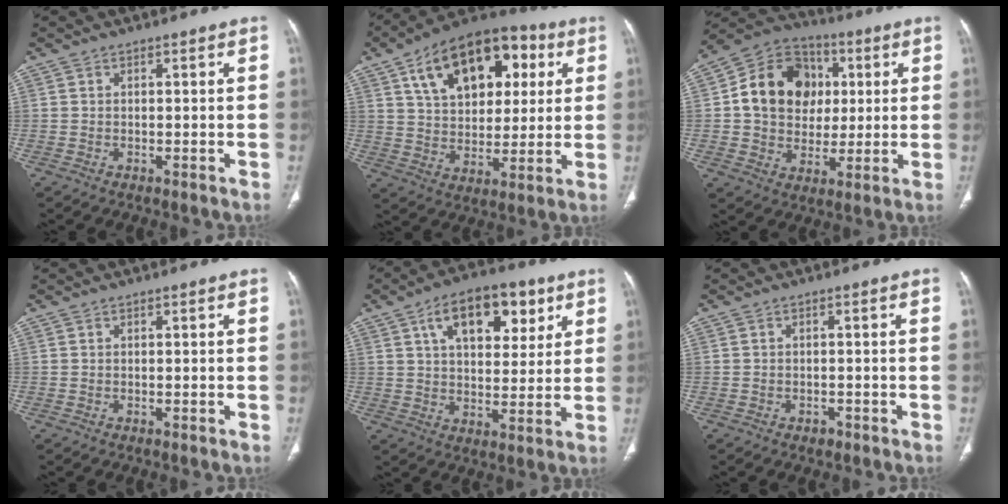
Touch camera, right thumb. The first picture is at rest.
{"total": 21.7, "force": [8.1, 13.3, 15.2], "torque": [-0.198, 0.001, 0.128]}
{"total": 16.8, "force": [2.7, 14.0, 8.9], "torque": [-0.117, 0.015, 0.044]}
{"total": 0.0}
{"total": 15.4, "force": [6.9, 8.3, 11.0], "torque": [-0.128, -0.011, 0.110]}
{"total": 1.4, "force": [-0.8, 1.0, 0.6], "torque": [-0.009, 0.004, -0.010]}